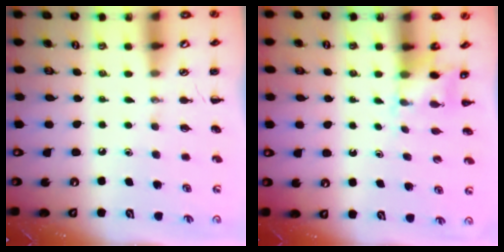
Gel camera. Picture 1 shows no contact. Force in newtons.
{"total": 3.0, "press": 2.8, "slide": 1.0}